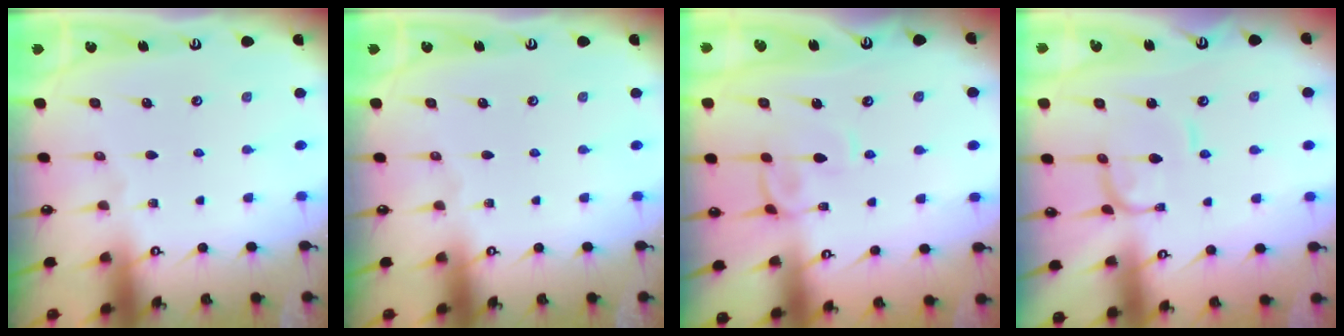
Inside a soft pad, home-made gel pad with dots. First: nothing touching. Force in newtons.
{"total": 0.0}
{"total": 1.6, "press": 1.5, "slide": 0.6}
{"total": 0.6, "press": 0.6, "slide": 0.3}